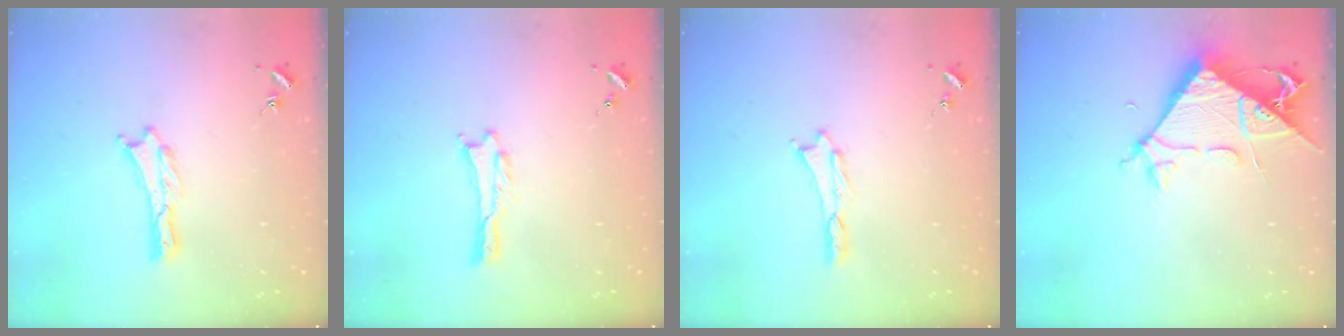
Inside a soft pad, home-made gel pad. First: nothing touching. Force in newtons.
{"total": 0.0}
{"total": 0.0}
{"total": 7.1, "press": 7.0, "slide": 0.8}